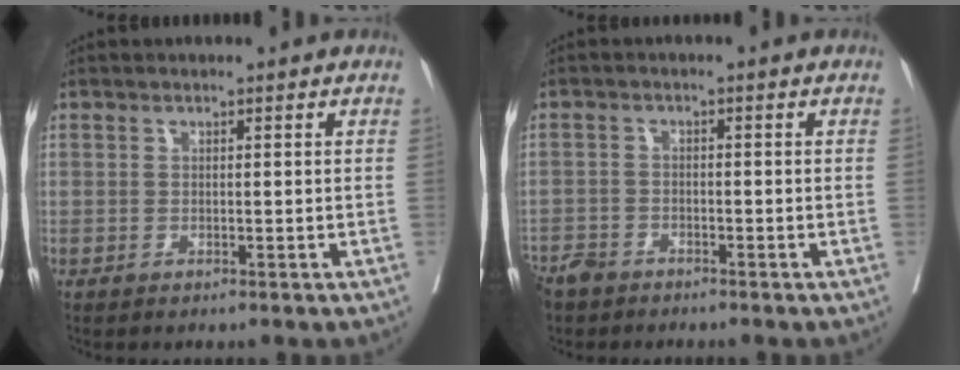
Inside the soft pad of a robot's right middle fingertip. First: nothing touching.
{"total": 3.6, "force": [-3.2, 1.6, 0.8], "torque": [-0.016, -0.003, -0.062]}